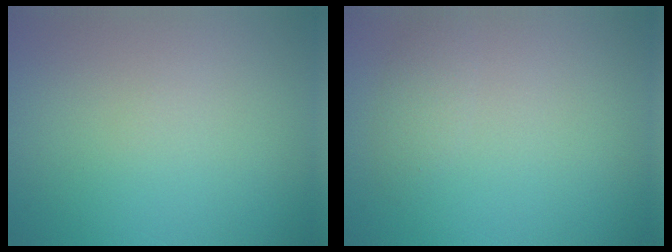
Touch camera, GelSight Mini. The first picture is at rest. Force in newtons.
{"total": 1.3, "press": 1.3, "slide": 0.1}